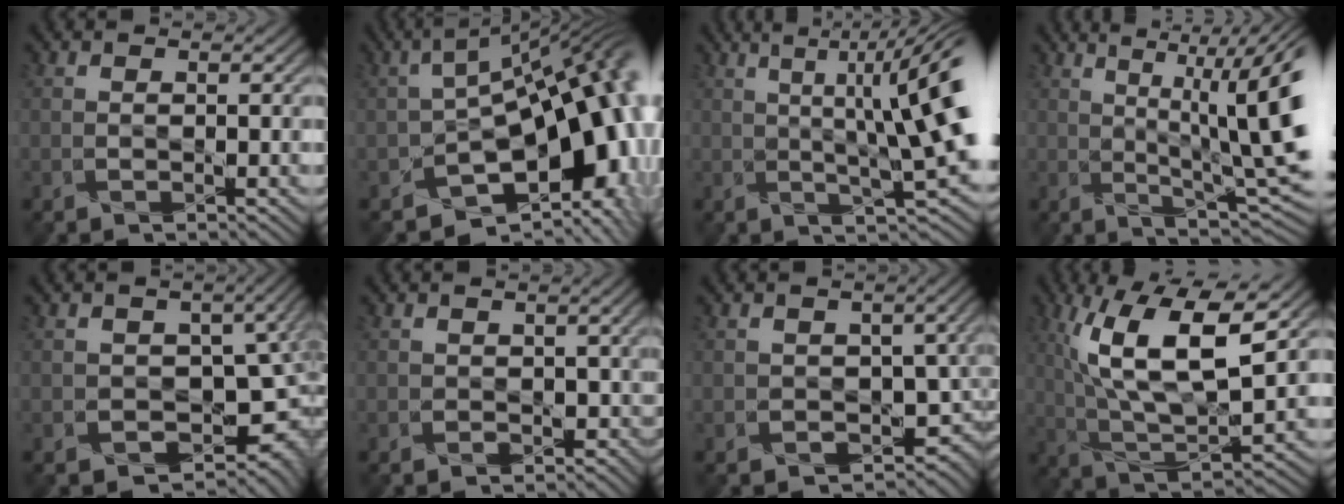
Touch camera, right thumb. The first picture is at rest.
{"total": 15.5, "force": [-4.7, 8.4, 12.2], "torque": [-0.151, -0.020, -0.064]}
{"total": 12.2, "force": [2.4, 2.6, 11.7], "torque": [-0.153, 0.011, 0.049]}
{"total": 14.5, "force": [3.0, 4.0, 13.6], "torque": [-0.177, 0.020, 0.057]}
{"total": 7.6, "force": [-1.0, 6.2, 4.4], "torque": [-0.045, -0.036, -0.003]}
{"total": 0.9, "force": [-0.1, 0.8, -0.4], "torque": [0.013, -0.006, 0.005]}
{"total": 4.0, "force": [-0.6, 3.4, 2.2], "torque": [-0.032, -0.023, 0.000]}
{"total": 13.8, "force": [4.5, 5.2, 12.0], "torque": [-0.247, -0.004, 0.091]}